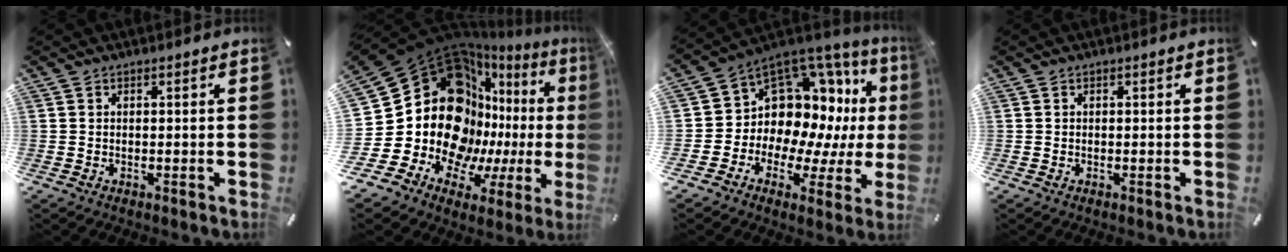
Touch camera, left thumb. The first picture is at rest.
{"total": 27.7, "force": [3.7, 20.5, 18.3], "torque": [-0.334, -0.092, 0.111]}
{"total": 12.3, "force": [4.6, 9.7, 5.9], "torque": [-0.095, -0.080, 0.094]}
{"total": 0.0}